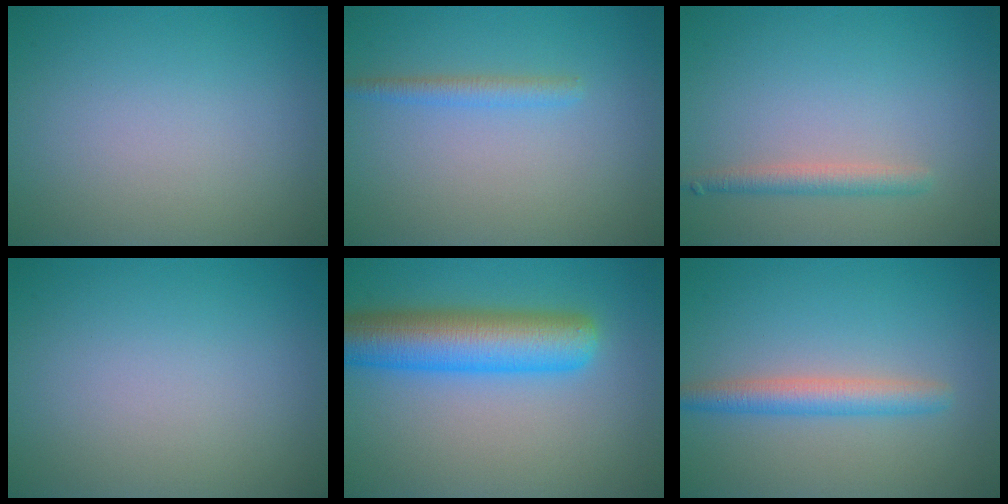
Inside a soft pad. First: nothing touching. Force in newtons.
{"total": 1.6, "press": 1.6, "slide": 0.0}
{"total": 1.8, "press": 1.8, "slide": 0.1}
{"total": 0.0}
{"total": 8.0, "press": 8.0, "slide": 0.1}
{"total": 2.9, "press": 2.9, "slide": 0.1}